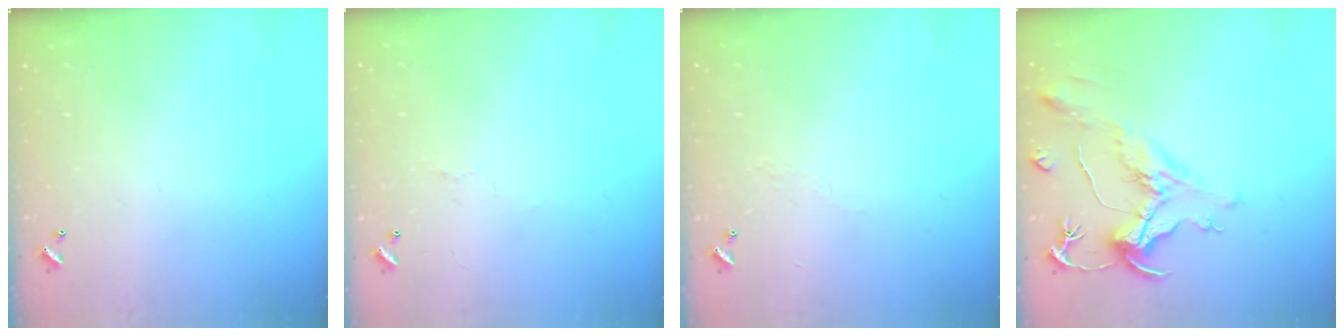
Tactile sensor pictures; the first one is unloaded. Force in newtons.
{"total": 1.6, "press": 1.5, "slide": 0.5}
{"total": 3.1, "press": 3.0, "slide": 0.6}
{"total": 1.9, "press": 1.4, "slide": 1.2}